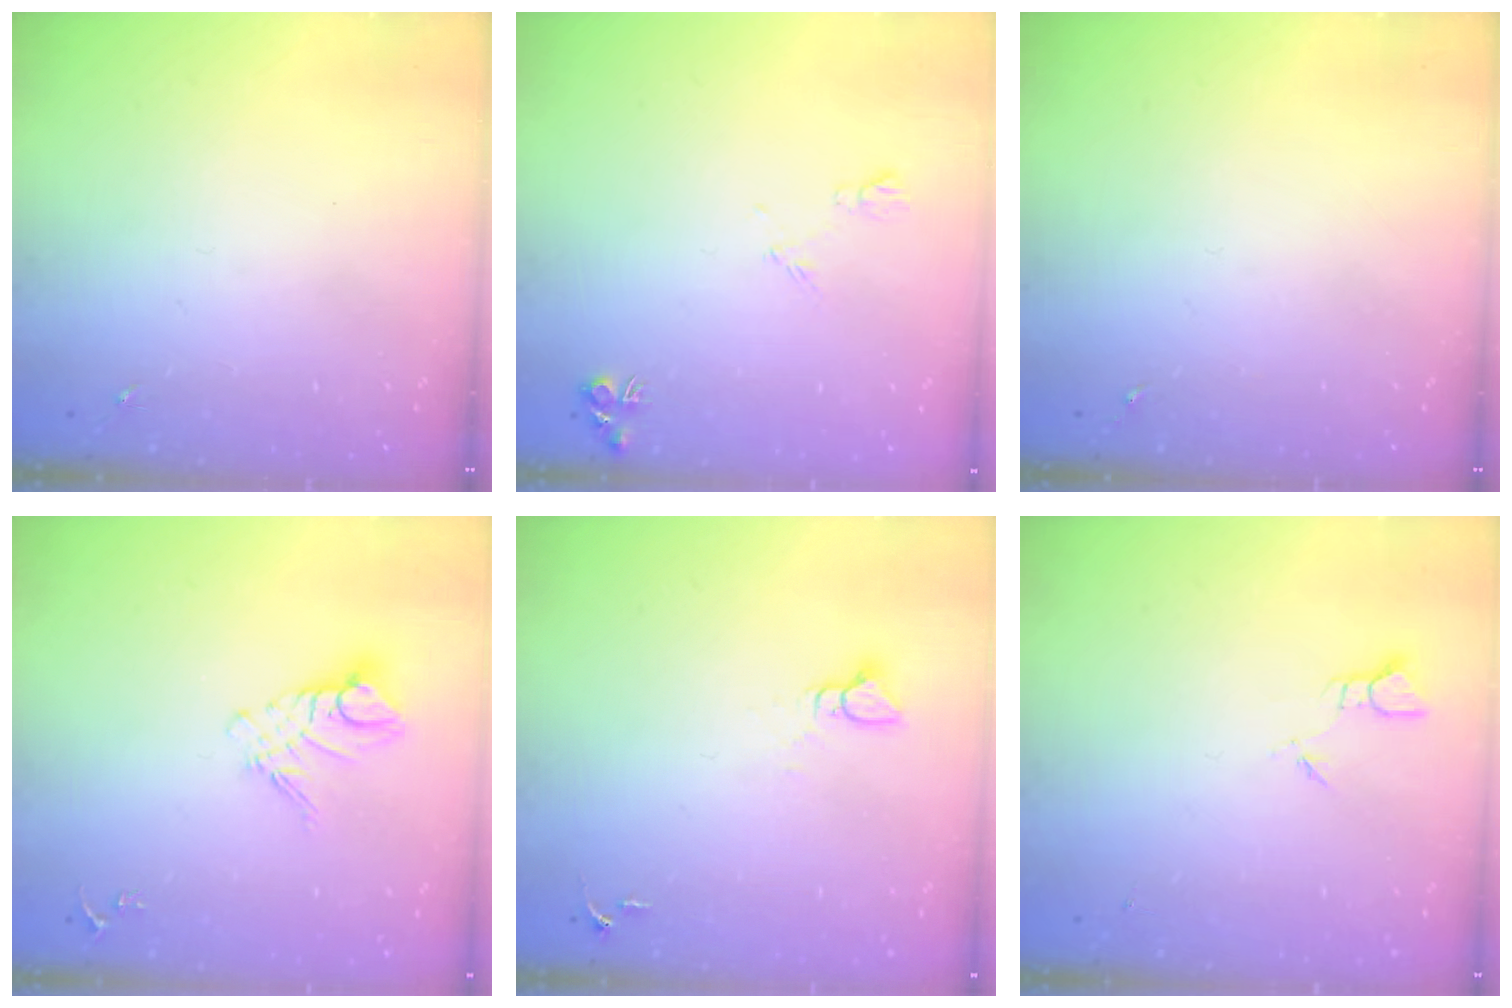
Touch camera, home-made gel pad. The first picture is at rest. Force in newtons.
{"total": 5.8, "press": 5.8, "slide": 0.8}
{"total": 0.0}
{"total": 10.6, "press": 10.5, "slide": 0.7}
{"total": 3.9, "press": 3.8, "slide": 0.3}
{"total": 2.4, "press": 2.4, "slide": 0.2}